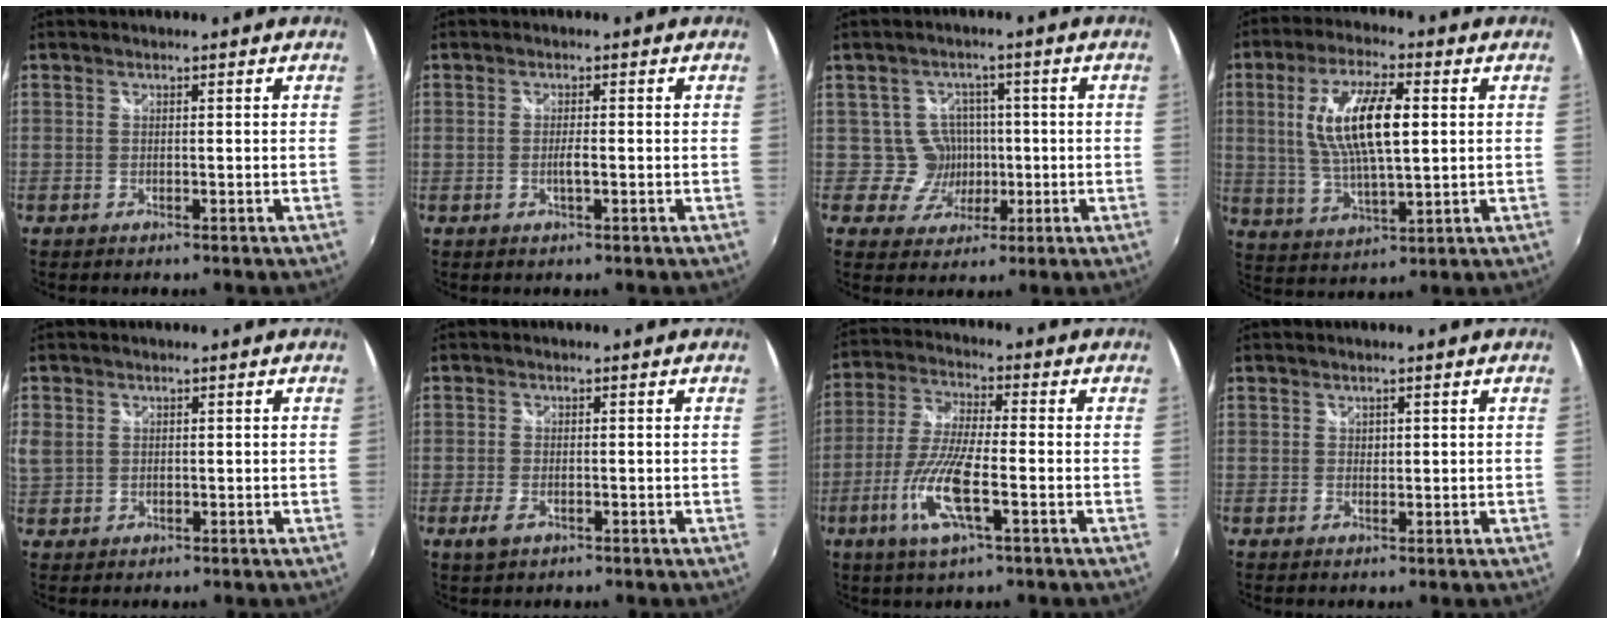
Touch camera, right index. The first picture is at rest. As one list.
[{"total": 1.5, "force": [-0.4, -0.1, 1.4], "torque": [-0.026, -0.002, -0.008]}, {"total": 5.4, "force": [-0.4, 5.4, -0.1], "torque": [-0.008, 0.019, -0.002]}, {"total": 13.5, "force": [2.6, 4.5, 12.5], "torque": [-0.240, 0.004, 0.053]}, {"total": 5.9, "force": [1.4, 4.9, 3.0], "torque": [-0.070, 0.003, 0.031]}, {"total": 2.6, "force": [-1.3, 1.3, 1.9], "torque": [-0.042, -0.007, -0.023]}, {"total": 11.6, "force": [-4.1, 2.2, 10.6], "torque": [-0.227, -0.010, -0.081]}, {"total": 0.8, "force": [0.6, 0.5, 0.1], "torque": [0.001, 0.001, 0.009]}]